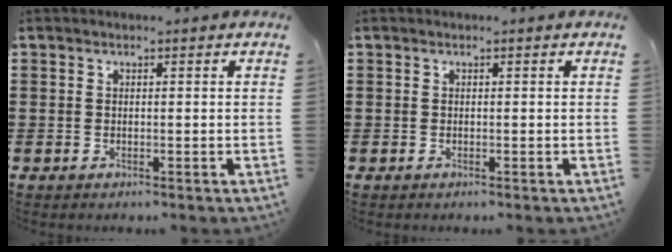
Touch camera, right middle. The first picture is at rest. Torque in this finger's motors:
{"motor_torque": [-0.27, 0.43, -0.05, 0.00]}